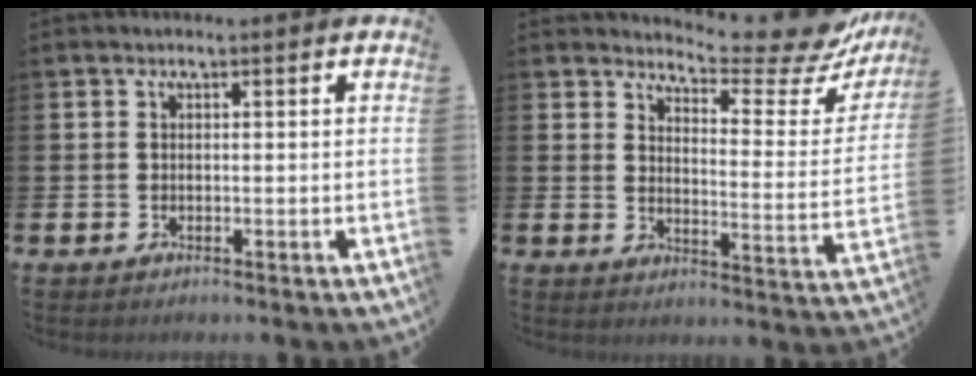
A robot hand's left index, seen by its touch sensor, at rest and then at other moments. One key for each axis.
{"total": 8.4, "fx": 7.9, "fy": 1.4, "fz": 2.5, "tx": -0.045, "ty": -0.073, "tz": 0.133}